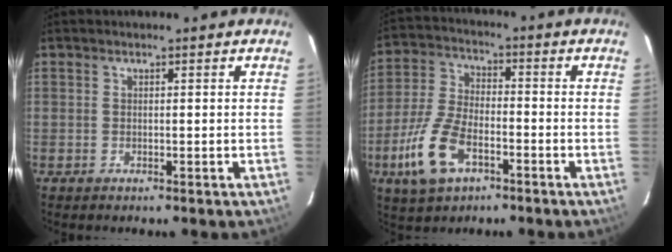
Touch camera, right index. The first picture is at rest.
{"total": 12.5, "force": [-6.0, 6.4, 8.9], "torque": [-0.206, -0.004, -0.113]}